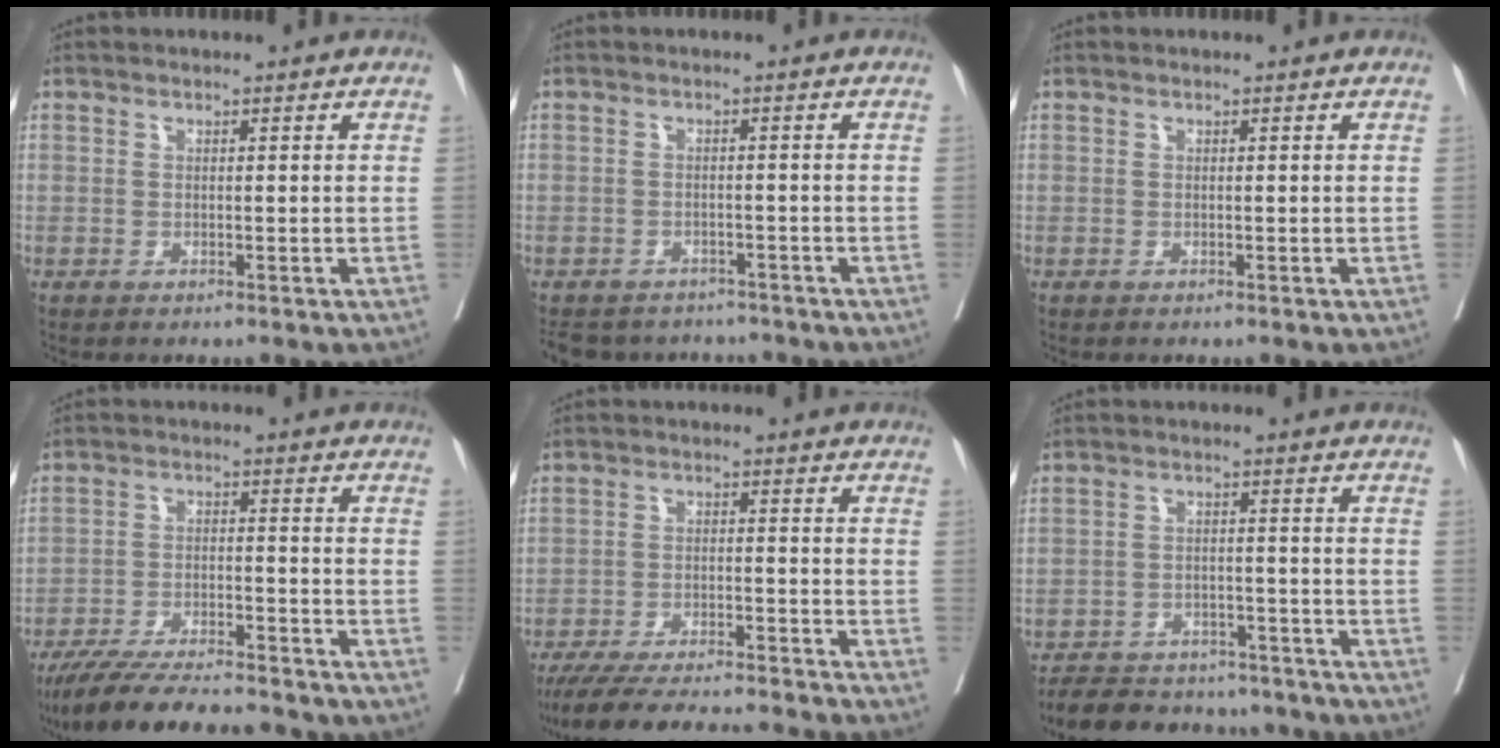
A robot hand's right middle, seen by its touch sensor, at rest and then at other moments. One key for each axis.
{"total": 9.0, "fx": -8.3, "fy": 3.4, "fz": 1.2, "tx": -0.019, "ty": 0.008, "tz": -0.104}
{"total": 0.0}
{"total": 16.9, "fx": -15.1, "fy": 2.2, "fz": 7.3, "tx": -0.127, "ty": -0.018, "tz": -0.230}
{"total": 17.3, "fx": -16.1, "fy": 0.2, "fz": 6.2, "tx": -0.103, "ty": -0.021, "tz": -0.240}
{"total": 16.1, "fx": -14.5, "fy": 5.3, "fz": 4.4, "tx": -0.084, "ty": 0.014, "tz": -0.192}